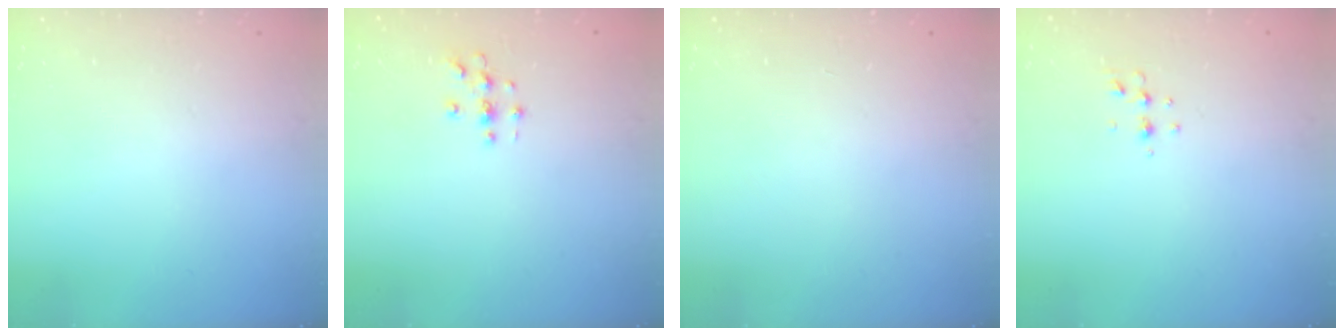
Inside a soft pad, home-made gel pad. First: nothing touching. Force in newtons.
{"total": 2.9, "press": 2.9, "slide": 0.3}
{"total": 0.0}
{"total": 3.8, "press": 3.6, "slide": 1.3}